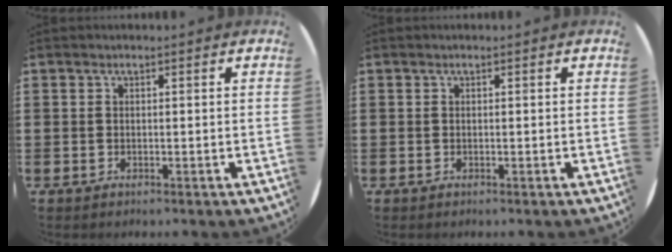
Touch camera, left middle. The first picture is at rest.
{"total": 0.0}